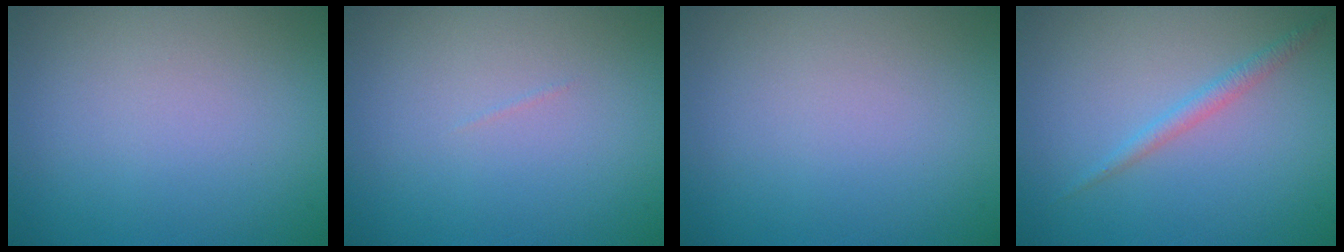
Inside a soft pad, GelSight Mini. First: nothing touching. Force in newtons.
{"total": 0.0}
{"total": 0.0}
{"total": 1.4, "press": 1.4, "slide": 0.1}